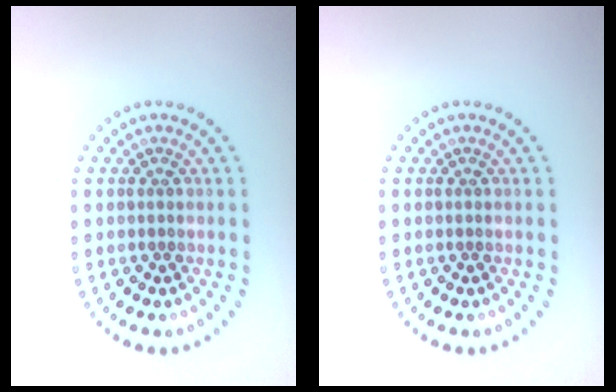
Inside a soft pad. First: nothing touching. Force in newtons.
{"total": 0.0}